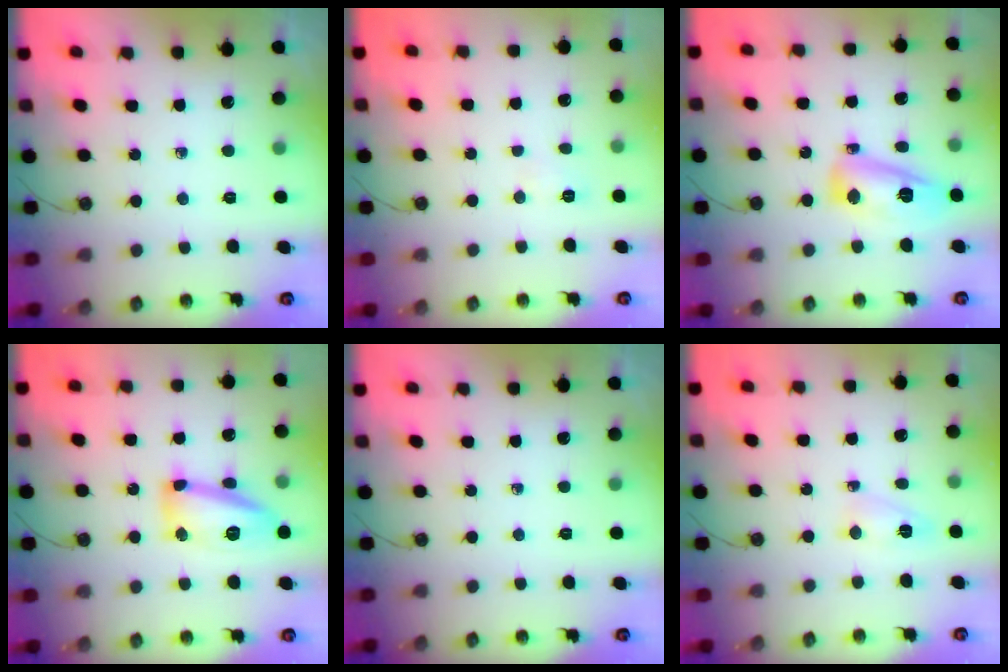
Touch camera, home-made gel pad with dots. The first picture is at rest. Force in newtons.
{"total": 3.5, "press": 2.8, "slide": 2.2}
{"total": 13.0, "press": 13.0, "slide": 1.1}
{"total": 13.2, "press": 13.2, "slide": 1.3}
{"total": 0.0}
{"total": 3.8, "press": 3.7, "slide": 0.7}